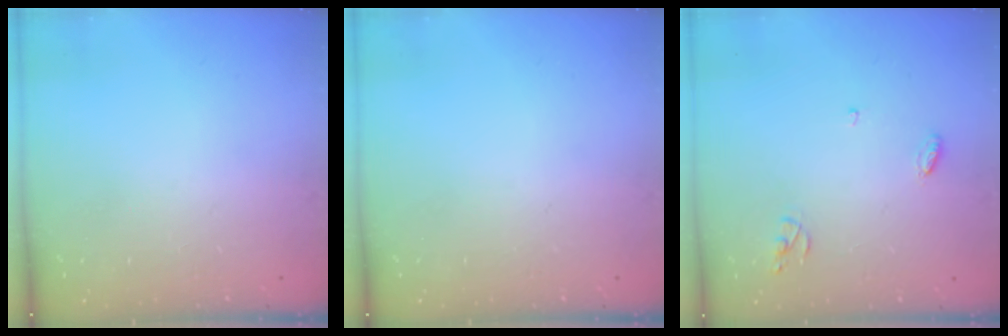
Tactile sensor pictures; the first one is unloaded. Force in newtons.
{"total": 0.0}
{"total": 4.7, "press": 4.7, "slide": 0.1}